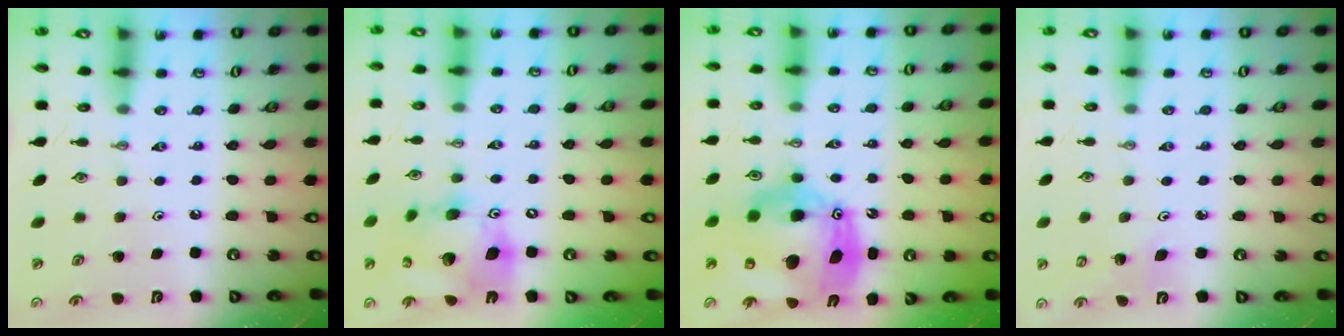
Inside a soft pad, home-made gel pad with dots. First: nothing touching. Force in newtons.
{"total": 18.6, "press": 18.4, "slide": 2.6}
{"total": 19.1, "press": 19.0, "slide": 1.7}
{"total": 4.2, "press": 4.1, "slide": 0.8}